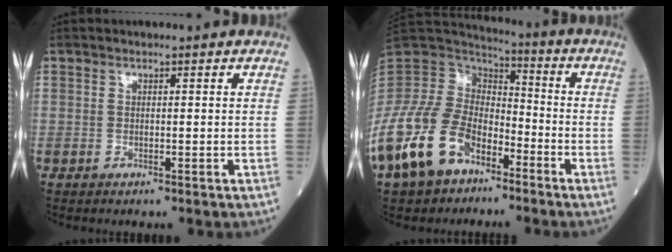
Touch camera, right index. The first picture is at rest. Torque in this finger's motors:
{"motor_torque": [1.27, -0.87, 1.05, 0.19]}